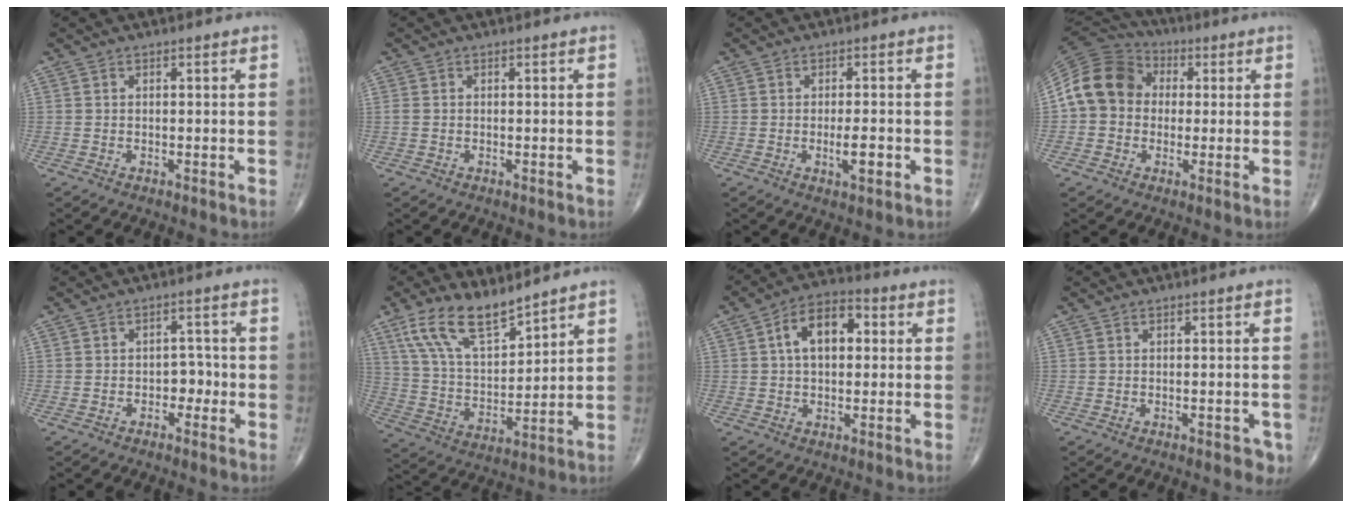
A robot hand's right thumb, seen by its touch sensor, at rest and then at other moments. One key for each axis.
{"total": 0.8, "fx": -0.1, "fy": 0.6, "fz": 0.5, "tx": -0.016, "ty": 0.000, "tz": -0.001}
{"total": 3.9, "fx": -1.0, "fy": 1.3, "fz": 3.6, "tx": -0.055, "ty": -0.003, "tz": -0.015}
{"total": 13.2, "fx": 1.1, "fy": 11.2, "fz": 7.0, "tx": -0.119, "ty": 0.034, "tz": 0.009}
{"total": 3.0, "fx": -1.1, "fy": 2.2, "fz": 1.8, "tx": -0.002, "ty": 0.014, "tz": -0.022}
{"total": 13.0, "fx": 9.4, "fy": 4.8, "fz": 7.7, "tx": -0.130, "ty": -0.049, "tz": 0.194}
{"total": 10.1, "fx": 1.9, "fy": 6.0, "fz": 7.9, "tx": -0.122, "ty": 0.022, "tz": 0.023}
{"total": 3.0, "fx": -1.3, "fy": 1.3, "fz": 2.3, "tx": -0.018, "ty": -0.001, "tz": -0.012}